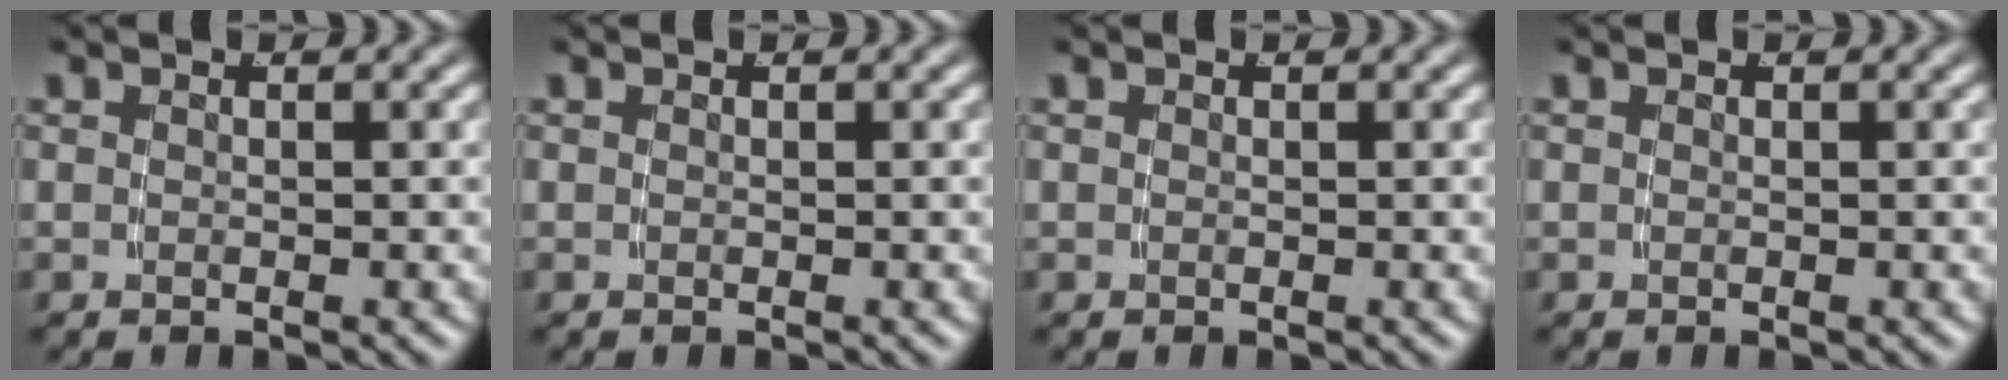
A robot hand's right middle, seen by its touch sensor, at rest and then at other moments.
{"total": 0.0}
{"total": 0.0}
{"total": 0.0}